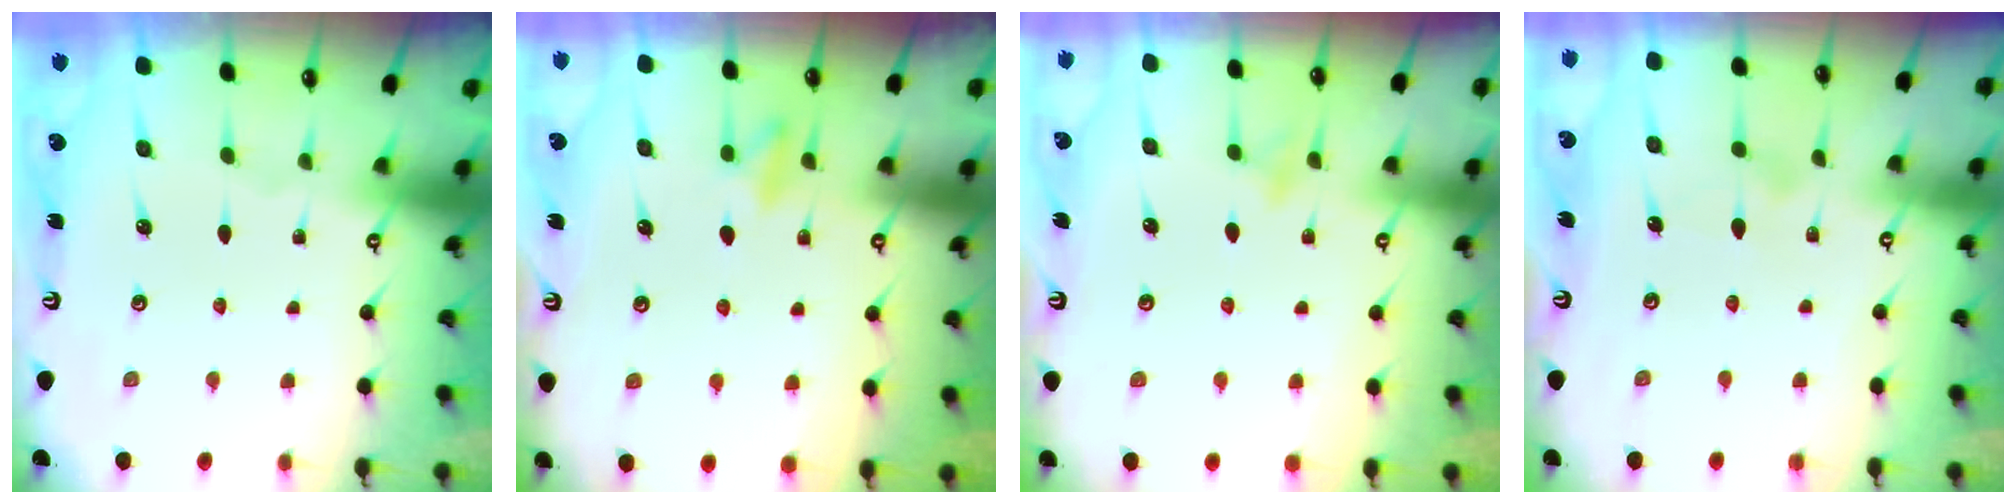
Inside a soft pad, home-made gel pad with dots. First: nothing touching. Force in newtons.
{"total": 7.7, "press": 7.6, "slide": 1.1}
{"total": 8.0, "press": 7.9, "slide": 0.8}
{"total": 6.7, "press": 6.7, "slide": 0.4}